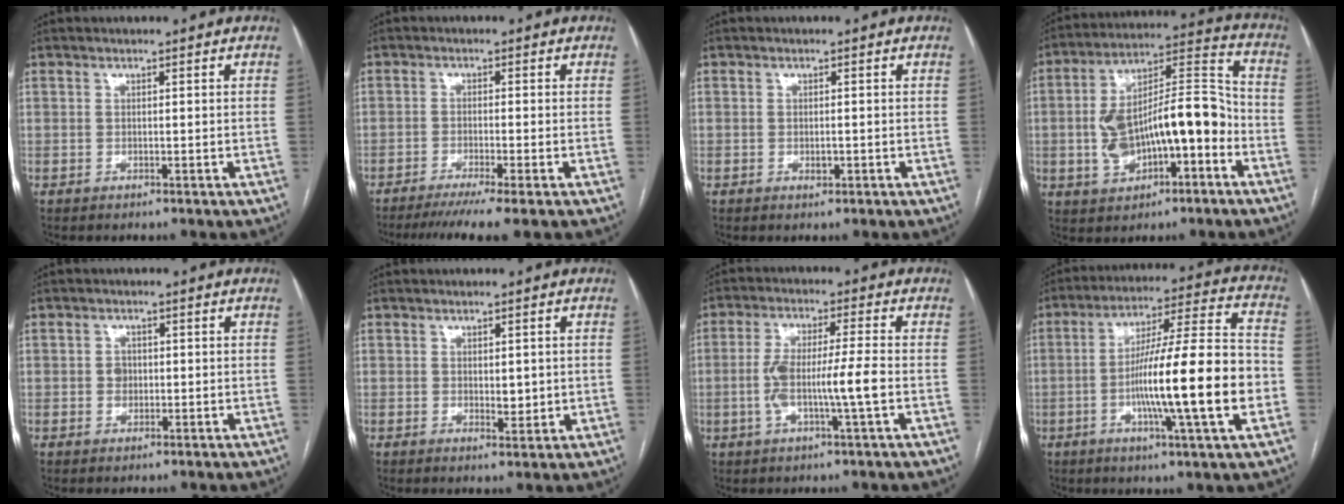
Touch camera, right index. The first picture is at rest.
{"total": 7.5, "force": [-5.7, -0.7, 4.8], "torque": [-0.068, -0.017, -0.088]}
{"total": 1.1, "force": [-0.2, 0.6, 0.9], "torque": [-0.016, -0.001, -0.002]}
{"total": 16.1, "force": [-3.7, 6.0, 14.5], "torque": [-0.255, 0.032, -0.055]}
{"total": 1.9, "force": [0.0, 1.7, 1.0], "torque": [-0.013, 0.003, 0.000]}
{"total": 2.7, "force": [0.2, 1.4, 2.3], "torque": [-0.032, -0.006, 0.007]}
{"total": 8.4, "force": [-1.7, 0.2, 8.3], "torque": [-0.164, 0.008, -0.031]}
{"total": 19.7, "force": [-4.1, 0.4, 19.2], "torque": [-0.310, 0.004, -0.068]}